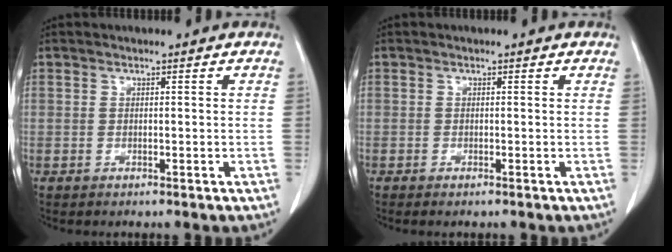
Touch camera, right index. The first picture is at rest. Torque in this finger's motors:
{"motor_torque": [-0.02, 0.02, 0.07, 0.02]}